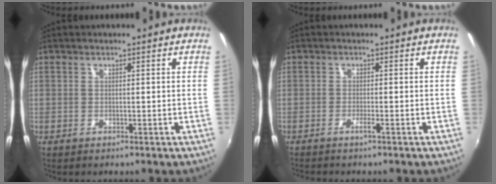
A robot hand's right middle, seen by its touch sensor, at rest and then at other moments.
{"total": 1.3, "force": [-0.9, -0.4, 0.8], "torque": [-0.021, 0.003, -0.018]}